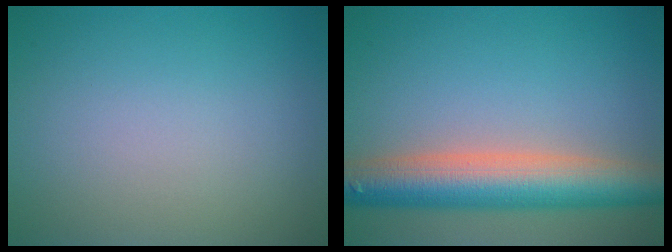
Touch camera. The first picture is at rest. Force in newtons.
{"total": 8.2, "press": 8.1, "slide": 0.3}